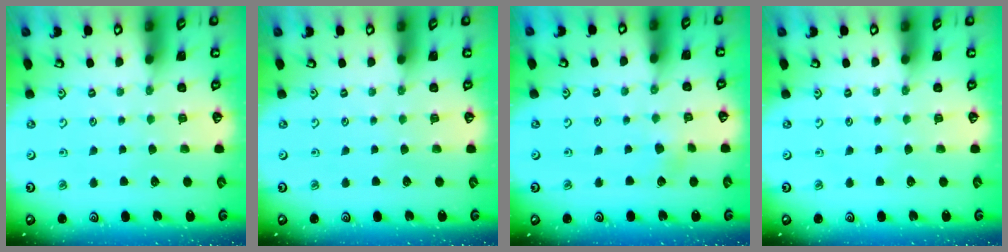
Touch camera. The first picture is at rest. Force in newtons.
{"total": 0.0}
{"total": 1.3, "press": 1.3, "slide": 0.2}
{"total": 0.0}